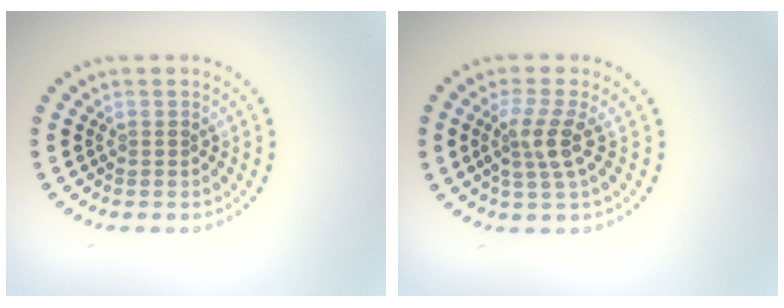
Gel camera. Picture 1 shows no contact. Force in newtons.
{"total": 2.7, "press": 2.1, "slide": 1.7}